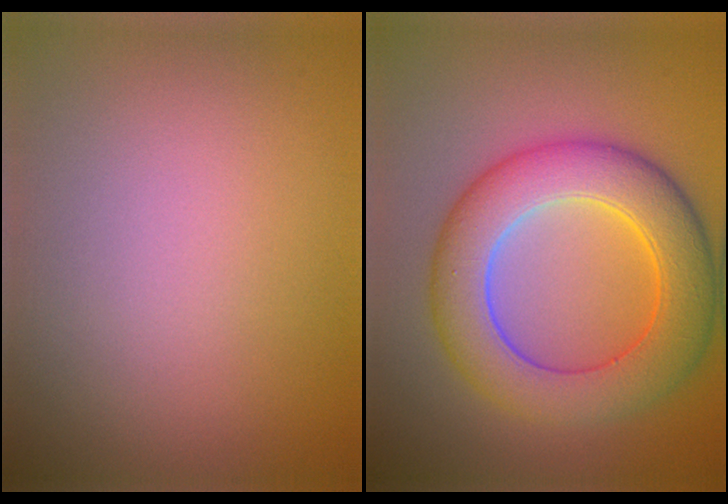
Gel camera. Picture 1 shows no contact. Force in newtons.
{"total": 8.7, "press": 8.7, "slide": 0.2}